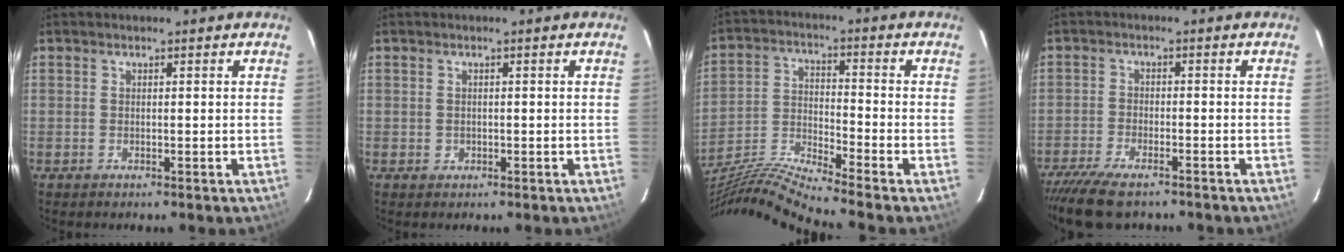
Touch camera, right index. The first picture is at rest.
{"total": 1.0, "force": [-0.2, 0.9, 0.2], "torque": [0.000, 0.002, 0.000]}
{"total": 14.5, "force": [-13.0, -2.7, 5.9], "torque": [-0.126, -0.026, -0.249]}
{"total": 8.8, "force": [-7.3, 2.2, 4.3], "torque": [-0.108, -0.028, -0.132]}